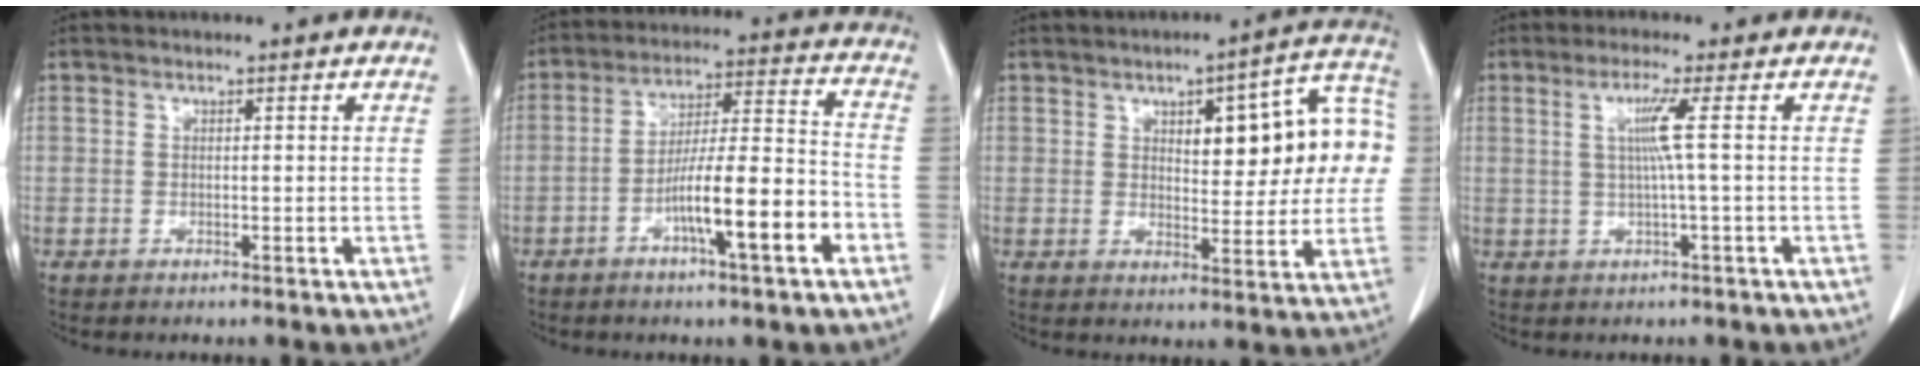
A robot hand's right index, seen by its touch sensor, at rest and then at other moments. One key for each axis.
{"total": 12.7, "fx": -5.4, "fy": 0.9, "fz": 11.5, "tx": -0.188, "ty": 0.010, "tz": -0.087}
{"total": 14.8, "fx": 2.8, "fy": 4.7, "fz": 13.7, "tx": -0.167, "ty": 0.037, "tz": 0.038}
{"total": 4.0, "fx": 0.6, "fy": -1.3, "fz": 3.7, "tx": -0.077, "ty": 0.000, "tz": 0.014}